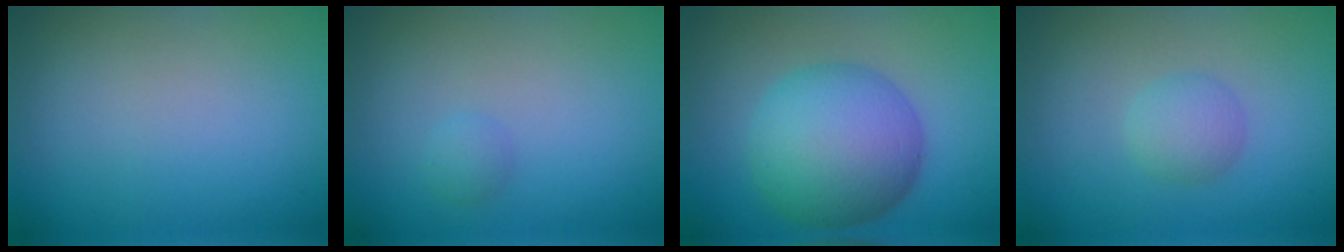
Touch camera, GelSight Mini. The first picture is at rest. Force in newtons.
{"total": 0.9, "press": 0.9, "slide": 0.1}
{"total": 9.4, "press": 9.4, "slide": 0.1}
{"total": 2.1, "press": 2.1, "slide": 0.1}